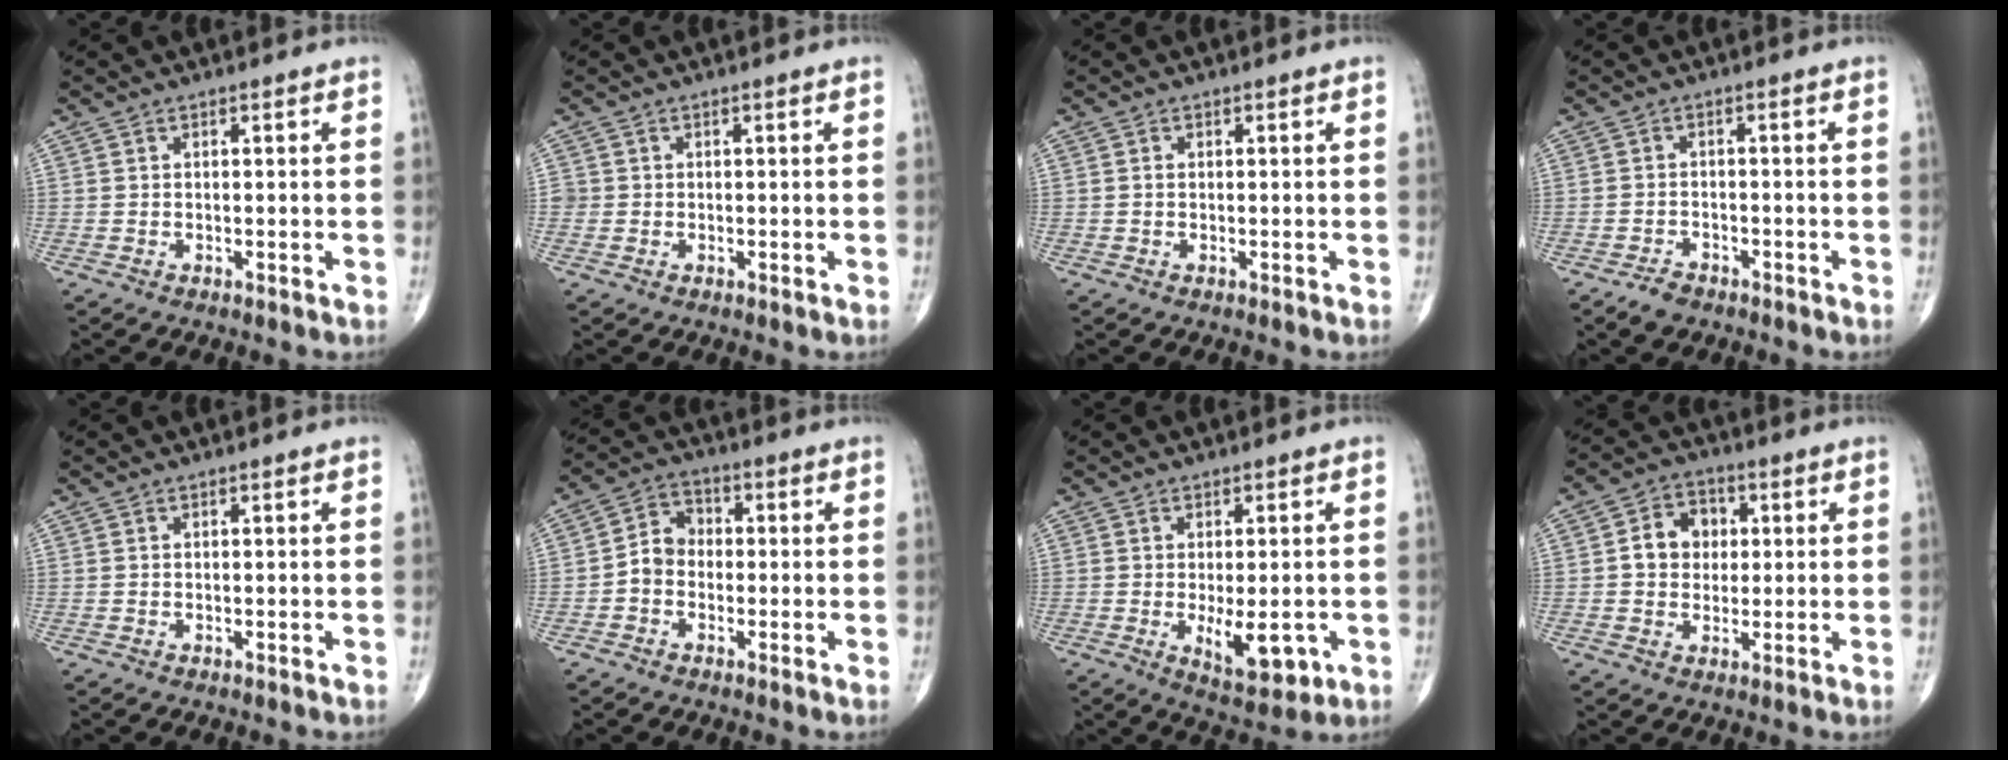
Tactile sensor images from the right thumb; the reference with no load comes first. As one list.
[{"total": 1.6, "force": [0.0, 1.5, 0.3], "torque": [0.005, 0.004, 0.001]}, {"total": 0.6, "force": [0.0, 0.5, 0.4], "torque": [-0.008, 0.001, -0.001]}, {"total": 3.0, "force": [-2.3, 1.6, 1.1], "torque": [-0.021, 0.009, -0.036]}, {"total": 0.0}, {"total": 5.7, "force": [-1.2, 4.7, 3.0], "torque": [-0.035, 0.025, -0.035]}, {"total": 8.5, "force": [-1.9, 3.6, 7.4], "torque": [-0.097, -0.017, -0.018]}, {"total": 7.6, "force": [0.9, 6.3, 4.1], "torque": [-0.039, 0.010, 0.008]}]